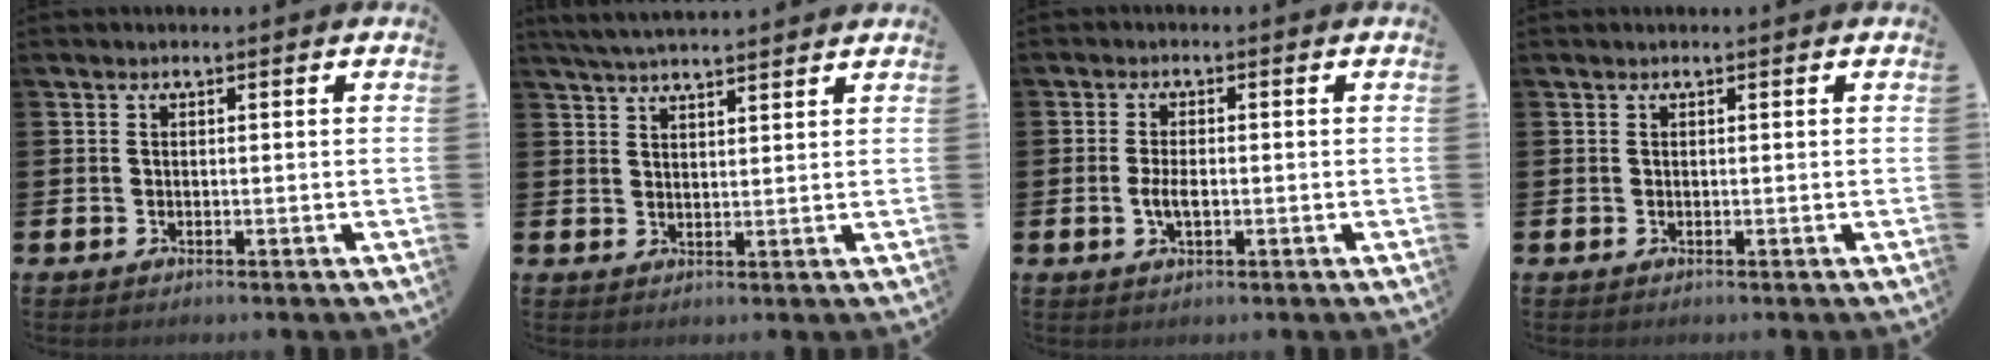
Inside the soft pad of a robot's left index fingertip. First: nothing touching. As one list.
[{"total": 4.1, "force": [4.0, 0.1, 0.9], "torque": [-0.031, -0.010, 0.074]}, {"total": 2.7, "force": [-0.4, 1.2, 2.4], "torque": [-0.037, -0.001, -0.010]}, {"total": 0.0}]